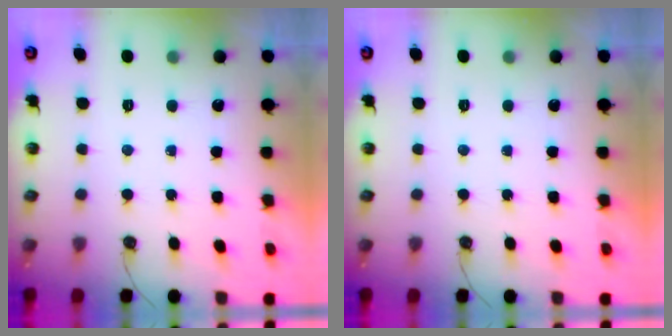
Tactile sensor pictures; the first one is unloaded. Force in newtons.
{"total": 0.0}